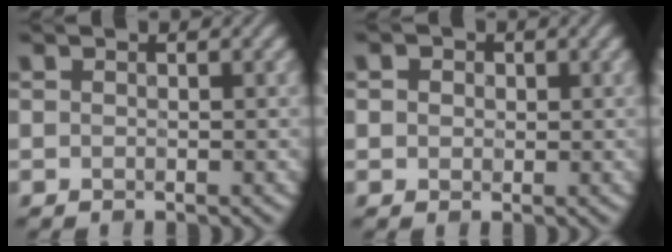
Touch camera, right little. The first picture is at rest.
{"total": 2.4, "force": [0.9, 2.0, 1.1], "torque": [-0.035, 0.010, 0.010]}